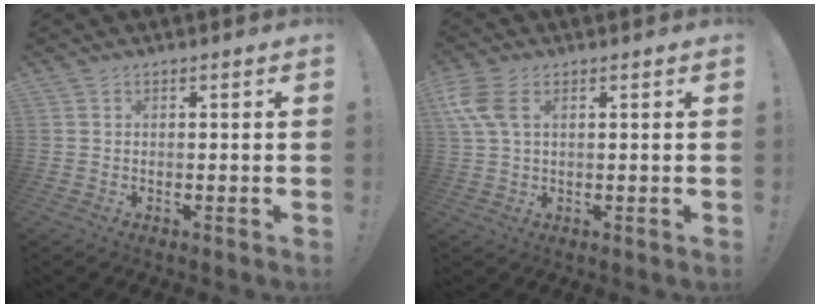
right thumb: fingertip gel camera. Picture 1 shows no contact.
{"total": 7.6, "force": [2.5, 4.1, 5.9], "torque": [-0.139, 0.004, 0.050]}